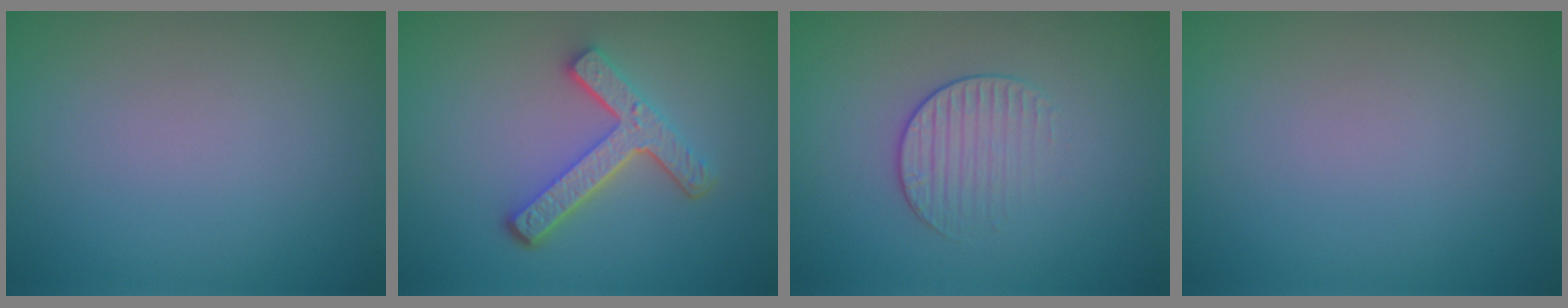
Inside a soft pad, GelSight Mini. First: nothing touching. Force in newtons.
{"total": 4.3, "press": 3.3, "slide": 2.8}
{"total": 1.7, "press": 1.1, "slide": 1.3}
{"total": 0.0}